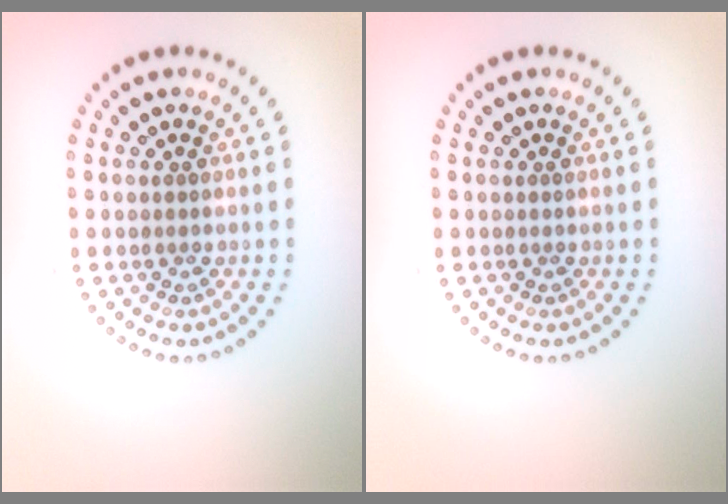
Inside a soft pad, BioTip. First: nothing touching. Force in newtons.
{"total": 0.0}